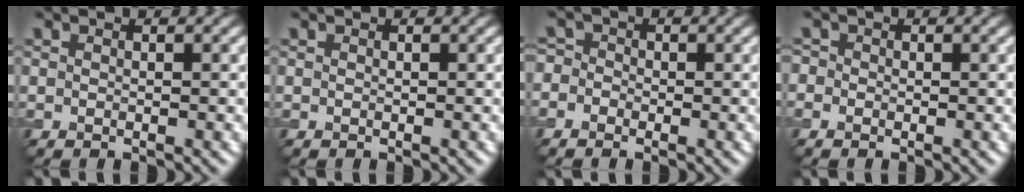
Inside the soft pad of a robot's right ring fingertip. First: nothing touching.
{"total": 0.0}
{"total": 2.0, "force": [-0.5, 1.8, 0.6], "torque": [0.002, 0.012, -0.029]}
{"total": 0.9, "force": [-0.2, 0.8, 0.2], "torque": [-0.006, -0.002, -0.009]}